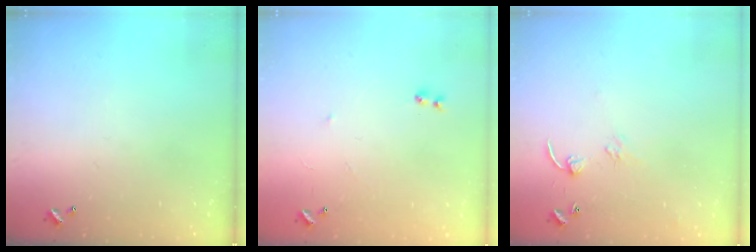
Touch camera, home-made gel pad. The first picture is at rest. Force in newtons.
{"total": 6.4, "press": 6.4, "slide": 1.0}
{"total": 5.2, "press": 5.1, "slide": 0.6}